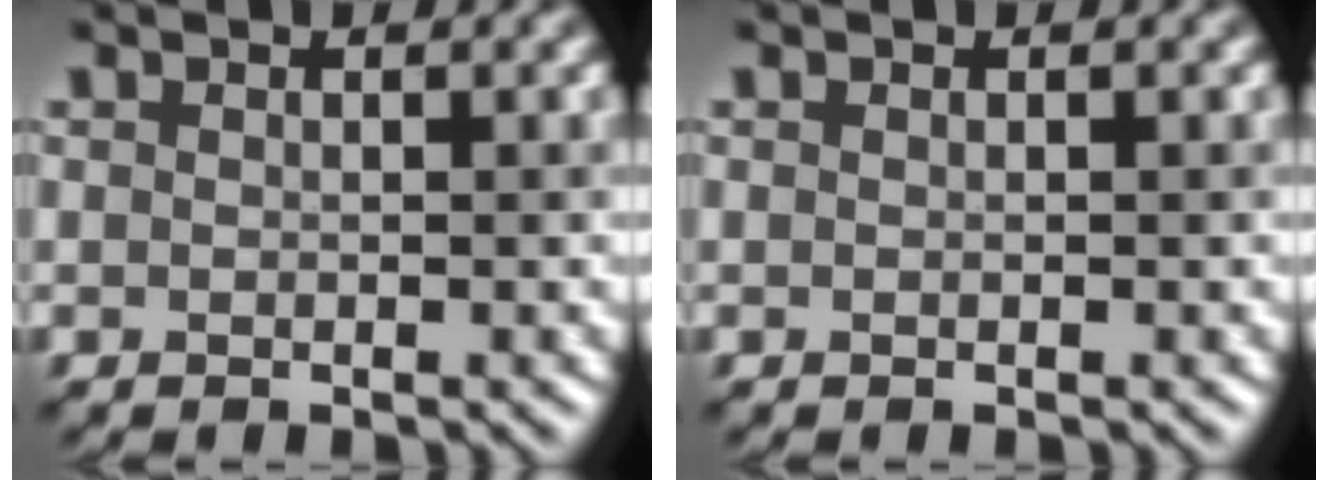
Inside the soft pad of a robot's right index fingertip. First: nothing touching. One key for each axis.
{"total": 0.0}